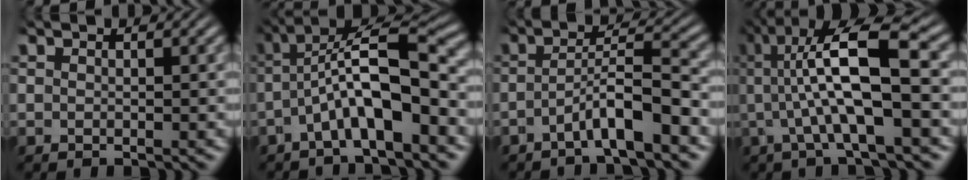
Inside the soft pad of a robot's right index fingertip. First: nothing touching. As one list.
[{"total": 6.5, "force": [-0.4, 2.4, 6.1], "torque": [-0.107, -0.009, -0.003]}, {"total": 4.1, "force": [-2.7, 0.5, 3.0], "torque": [-0.050, 0.002, -0.044]}, {"total": 9.6, "force": [2.4, 3.3, 8.7], "torque": [-0.148, 0.008, 0.032]}]